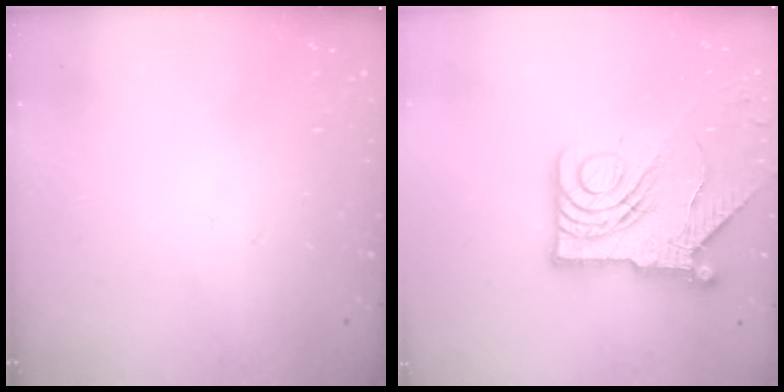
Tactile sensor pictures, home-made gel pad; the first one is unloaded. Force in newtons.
{"total": 14.5, "press": 14.4, "slide": 1.7}